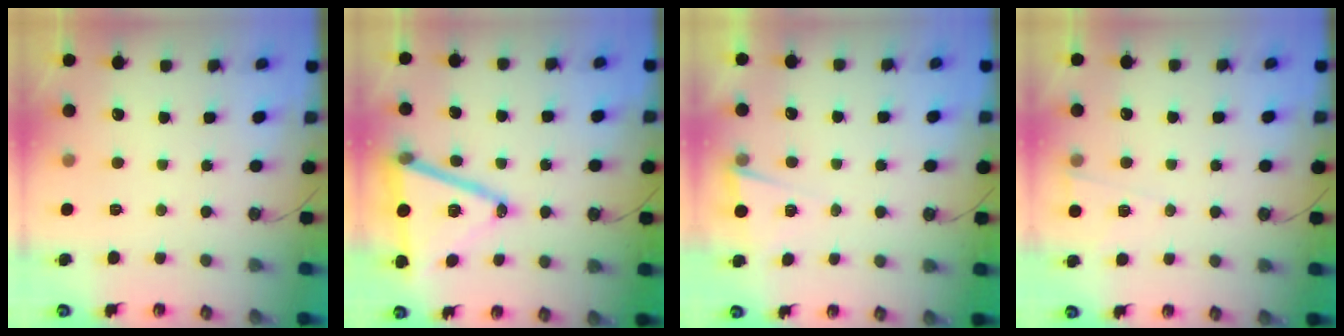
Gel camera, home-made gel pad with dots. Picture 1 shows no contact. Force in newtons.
{"total": 17.4, "press": 16.9, "slide": 3.8}
{"total": 2.9, "press": 2.6, "slide": 1.3}
{"total": 5.2, "press": 5.2, "slide": 0.2}